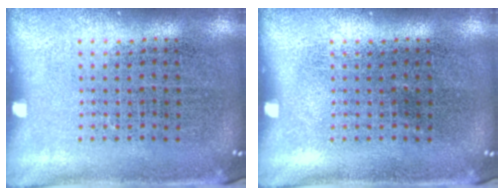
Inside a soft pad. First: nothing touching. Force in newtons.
{"total": 0.0}